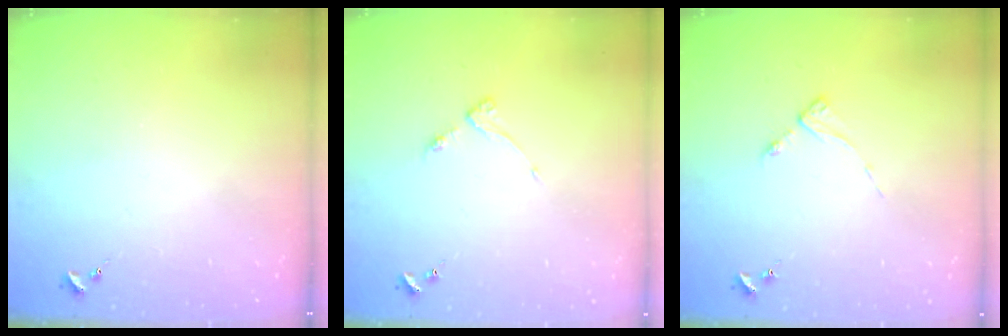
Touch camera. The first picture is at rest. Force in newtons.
{"total": 4.0, "press": 3.9, "slide": 0.5}
{"total": 2.7, "press": 2.7, "slide": 0.4}